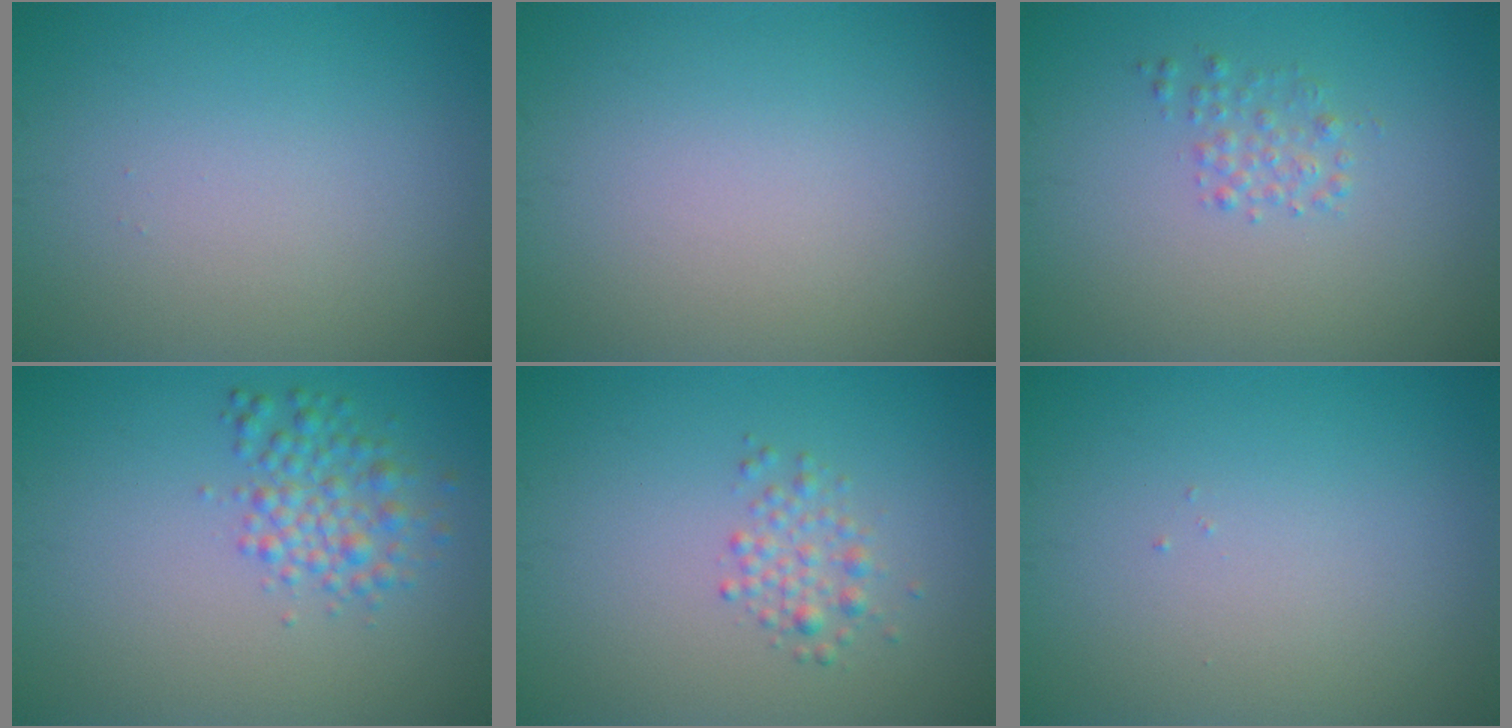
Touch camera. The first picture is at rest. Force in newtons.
{"total": 0.0}
{"total": 1.4, "press": 1.4, "slide": 0.1}
{"total": 2.9, "press": 2.9, "slide": 0.0}
{"total": 1.8, "press": 1.8, "slide": 0.1}
{"total": 0.0}